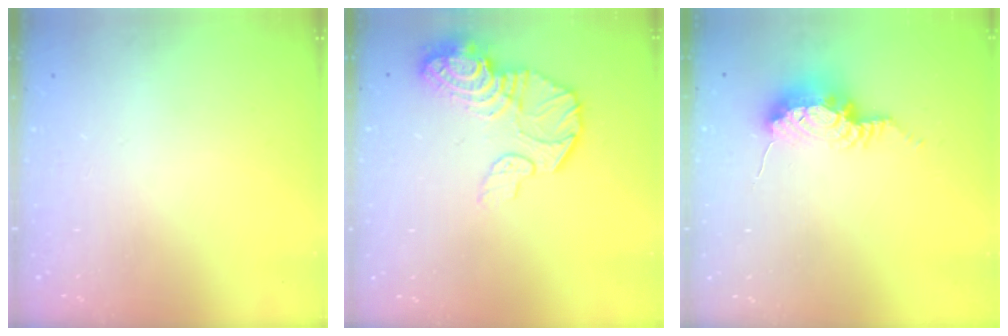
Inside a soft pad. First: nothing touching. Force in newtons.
{"total": 13.3, "press": 13.3, "slide": 0.9}
{"total": 14.9, "press": 10.6, "slide": 10.4}